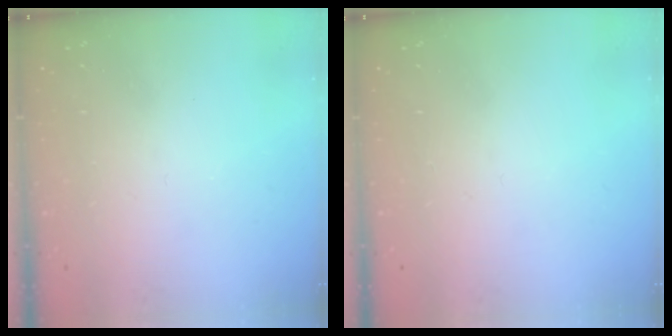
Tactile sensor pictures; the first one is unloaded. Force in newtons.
{"total": 0.0}